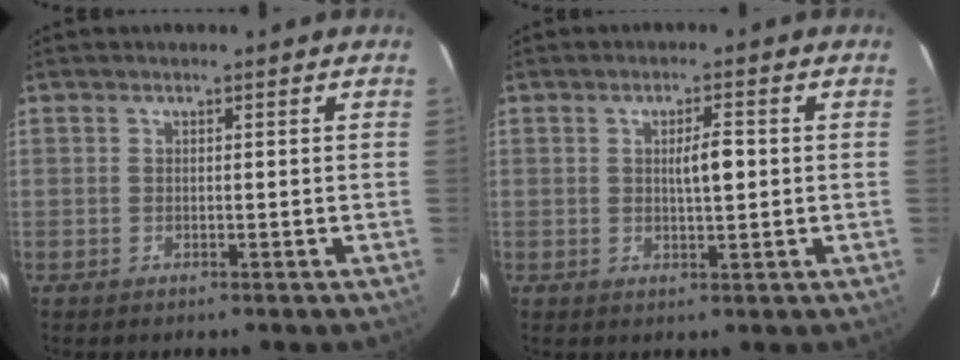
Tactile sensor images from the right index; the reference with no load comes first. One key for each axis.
{"total": 3.4, "fx": 0.3, "fy": 0.6, "fz": 3.4, "tx": -0.055, "ty": 0.002, "tz": 0.005}